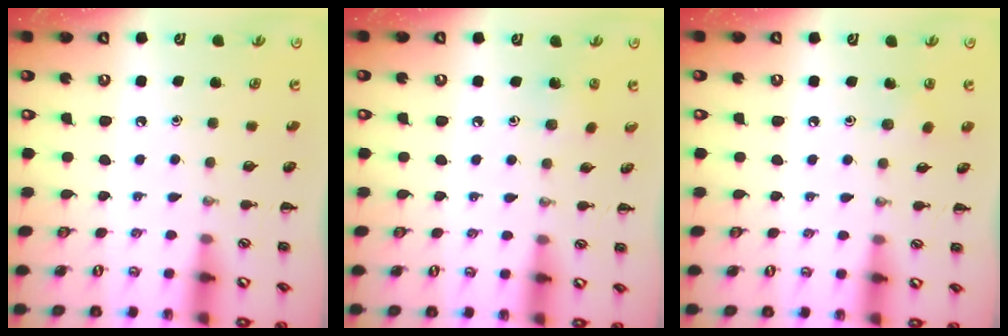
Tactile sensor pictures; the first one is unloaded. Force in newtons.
{"total": 2.4, "press": 2.4, "slide": 0.6}
{"total": 4.4, "press": 4.2, "slide": 1.3}